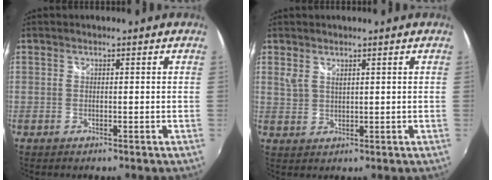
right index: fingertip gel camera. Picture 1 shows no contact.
{"total": 2.3, "force": [1.7, 1.0, 1.2], "torque": [-0.022, -0.003, 0.032]}